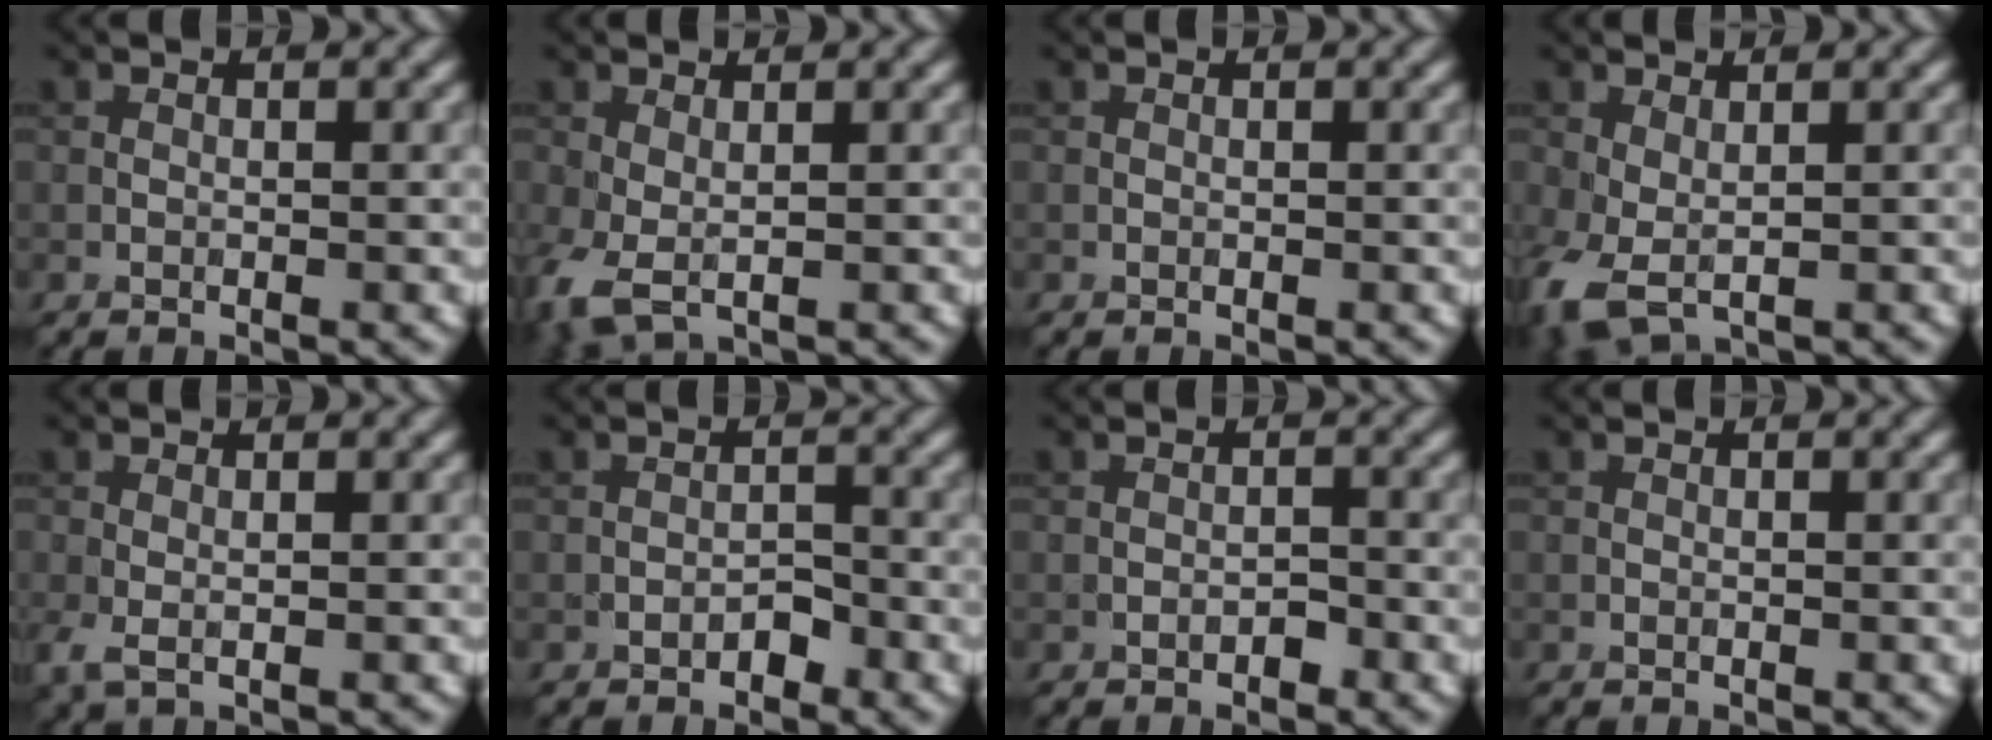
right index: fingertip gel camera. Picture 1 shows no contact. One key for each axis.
{"total": 3.1, "fx": -0.5, "fy": 1.7, "fz": 2.5, "tx": -0.072, "ty": -0.006, "tz": -0.011}
{"total": 0.0}
{"total": 3.8, "fx": -0.7, "fy": 2.2, "fz": 3.0, "tx": -0.083, "ty": -0.006, "tz": -0.013}
{"total": 1.5, "fx": -0.2, "fy": 0.6, "fz": 1.3, "tx": -0.038, "ty": -0.003, "tz": -0.007}
{"total": 1.3, "fx": -0.9, "fy": 0.7, "fz": 0.6, "tx": -0.007, "ty": 0.005, "tz": -0.016}
{"total": 0.8, "fx": -0.6, "fy": 0.4, "fz": 0.4, "tx": -0.005, "ty": 0.002, "tz": -0.011}
{"total": 0.0}